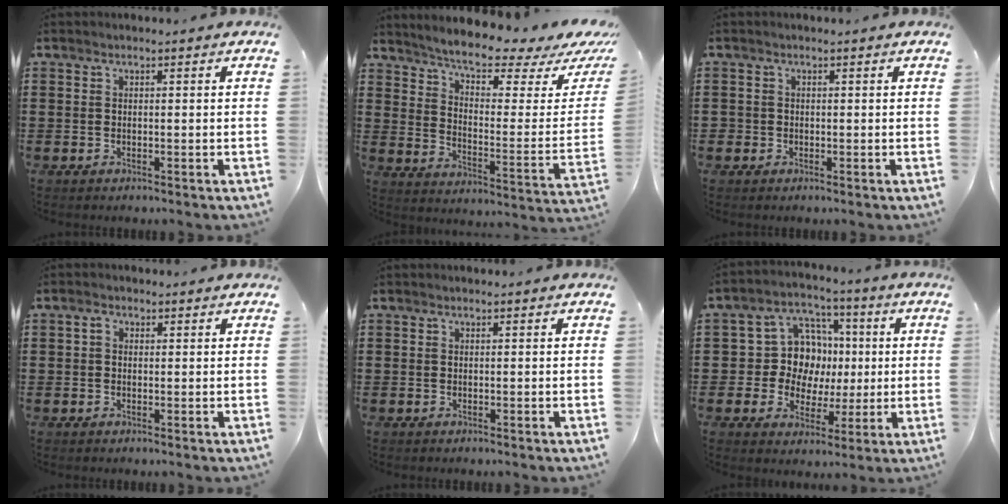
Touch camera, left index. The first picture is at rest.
{"total": 6.9, "force": [5.9, 0.2, 3.4], "torque": [-0.078, -0.051, 0.095]}
{"total": 1.0, "force": [-0.3, 1.0, 0.0], "torque": [-0.004, 0.003, -0.008]}
{"total": 1.3, "force": [0.2, 1.0, 0.8], "torque": [-0.019, 0.009, 0.002]}
{"total": 0.0}
{"total": 10.2, "force": [1.0, 9.4, 3.9], "torque": [-0.110, 0.004, 0.026]}